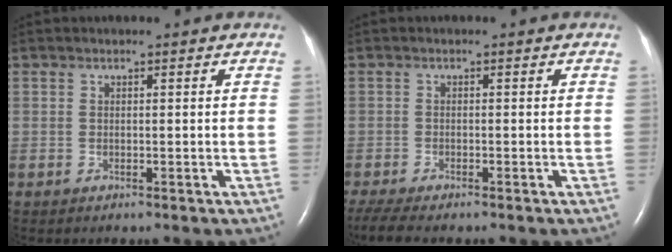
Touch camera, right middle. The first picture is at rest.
{"total": 5.9, "force": [-4.8, 1.0, 3.2], "torque": [-0.063, -0.013, -0.080]}